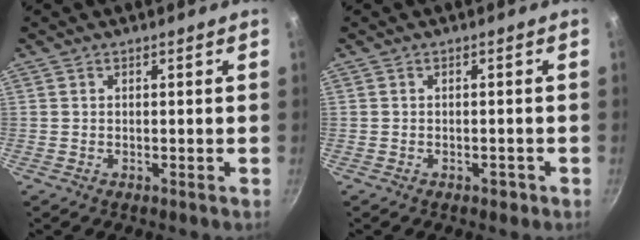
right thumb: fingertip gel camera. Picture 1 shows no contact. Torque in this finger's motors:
{"motor_torque": [0.40, -0.17, 0.57, -0.12, -0.01]}